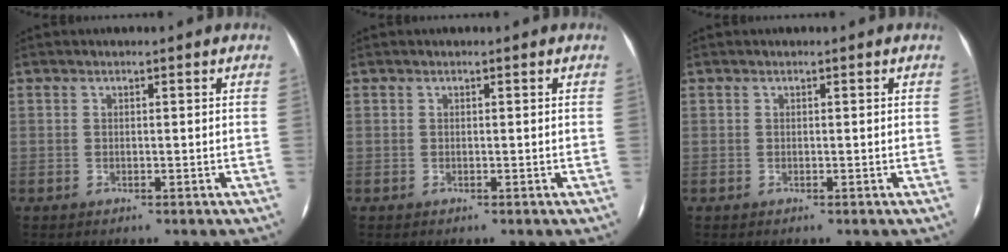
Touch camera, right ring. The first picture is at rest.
{"total": 0.0}
{"total": 0.0}